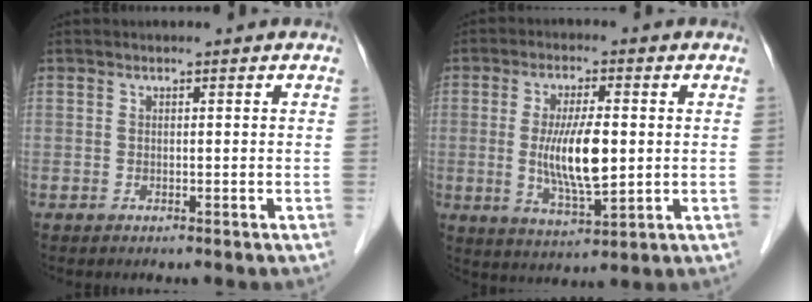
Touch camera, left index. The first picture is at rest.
{"total": 9.2, "force": [0.0, 1.9, 9.0], "torque": [-0.177, -0.012, 0.003]}